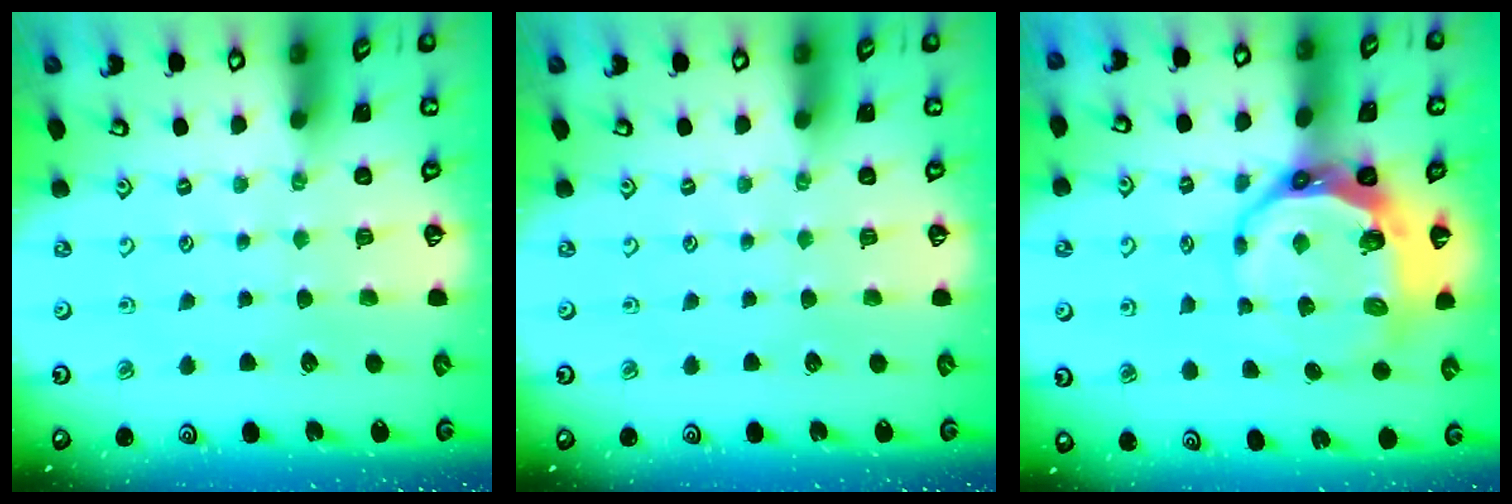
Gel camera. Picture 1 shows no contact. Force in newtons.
{"total": 0.0}
{"total": 12.1, "press": 11.3, "slide": 4.1}